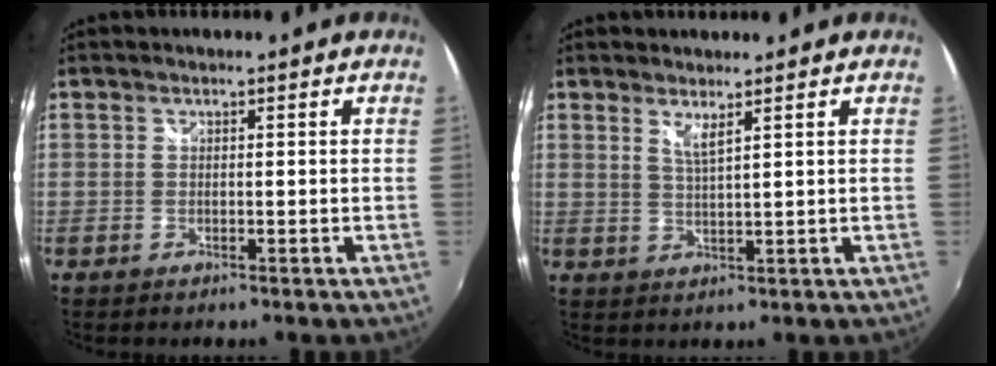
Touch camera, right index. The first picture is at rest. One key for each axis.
{"total": 2.6, "fx": 1.8, "fy": 0.0, "fz": 1.9, "tx": -0.037, "ty": -0.006, "tz": 0.029}